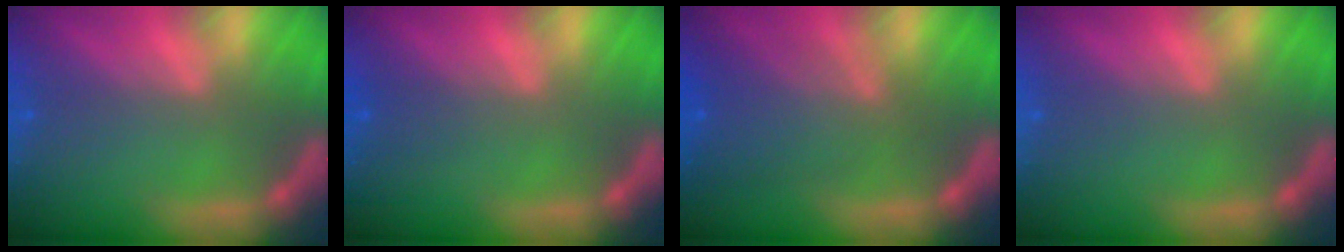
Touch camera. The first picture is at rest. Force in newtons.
{"total": 1.5}
{"total": 6.0}
{"total": 0.0}